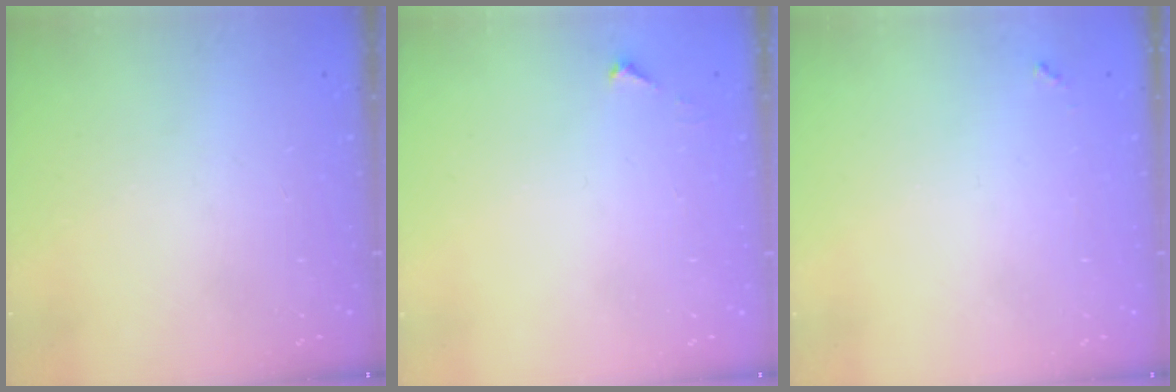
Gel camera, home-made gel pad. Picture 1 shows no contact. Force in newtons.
{"total": 3.4, "press": 3.4, "slide": 0.4}
{"total": 3.5, "press": 3.5, "slide": 0.3}